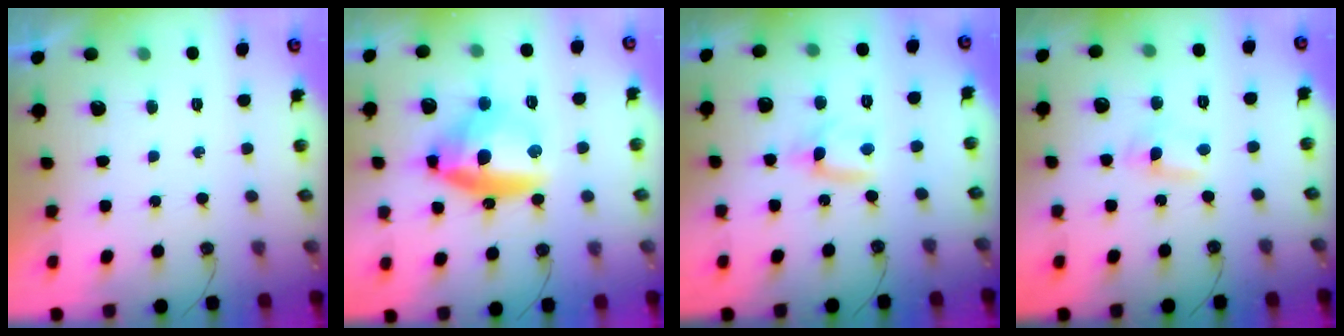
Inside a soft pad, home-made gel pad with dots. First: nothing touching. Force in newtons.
{"total": 15.9, "press": 15.7, "slide": 2.4}
{"total": 2.2, "press": 2.2, "slide": 0.1}
{"total": 2.1, "press": 2.1, "slide": 0.3}